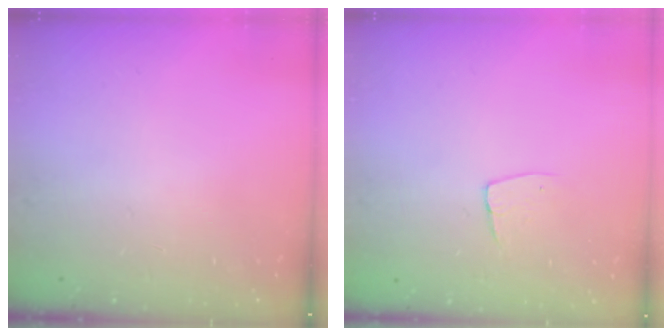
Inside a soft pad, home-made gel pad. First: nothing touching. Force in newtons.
{"total": 4.8, "press": 4.8, "slide": 0.3}